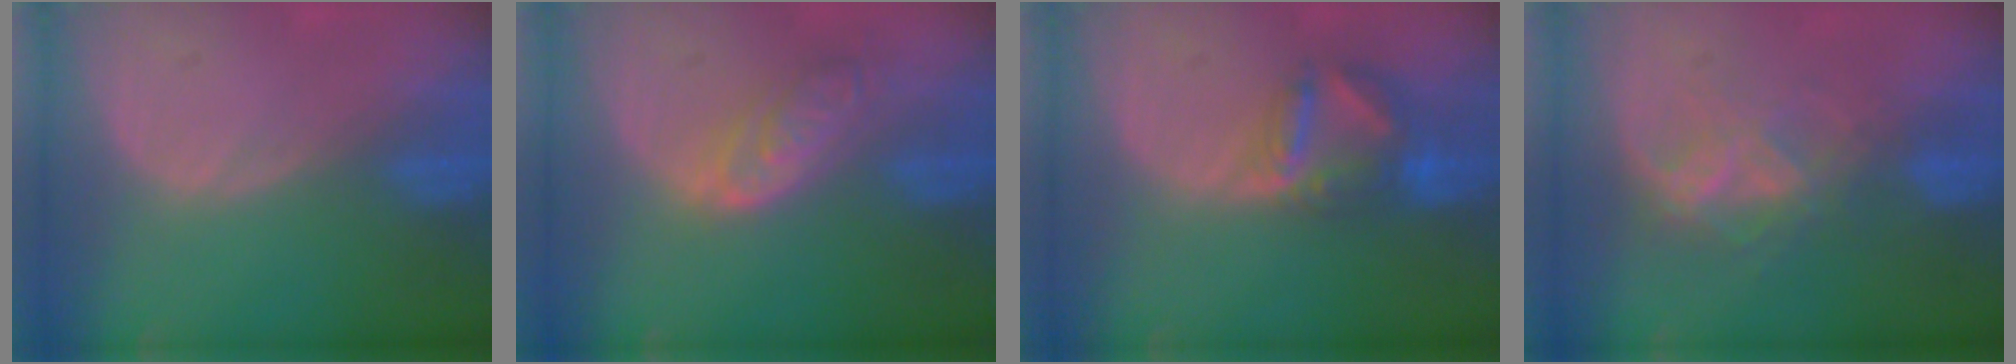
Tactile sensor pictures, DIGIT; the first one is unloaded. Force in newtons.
{"total": 6.2, "press": 5.6, "slide": 2.7}
{"total": 7.1, "press": 6.4, "slide": 3.2}
{"total": 6.8, "press": 5.9, "slide": 3.4}